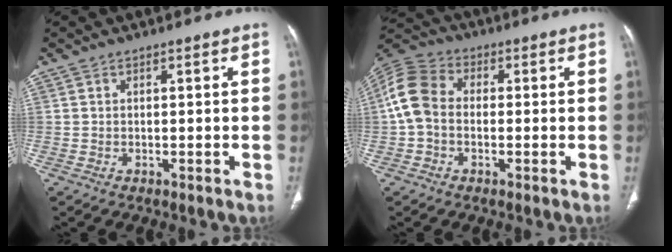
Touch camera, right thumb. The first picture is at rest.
{"total": 9.3, "force": [-0.3, 6.8, 6.3], "torque": [-0.124, 0.027, -0.021]}